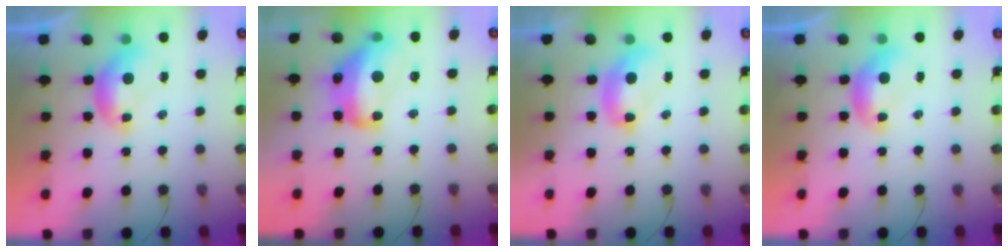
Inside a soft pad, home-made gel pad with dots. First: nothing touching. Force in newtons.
{"total": 11.5, "press": 11.4, "slide": 1.4}
{"total": 2.6, "press": 2.6, "slide": 0.1}
{"total": 0.0}